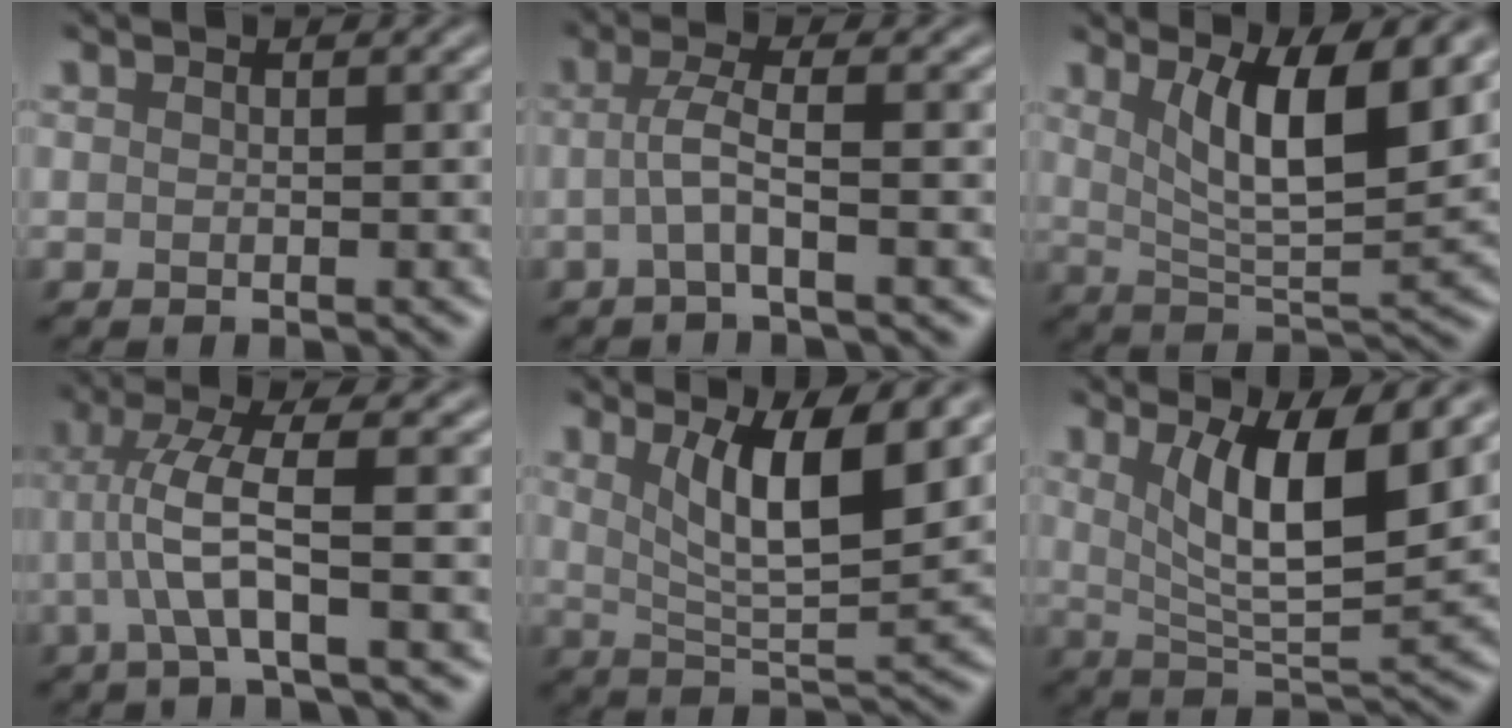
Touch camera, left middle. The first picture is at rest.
{"total": 2.7, "force": [-0.4, 0.4, 2.7], "torque": [-0.056, 0.003, -0.013]}
{"total": 8.2, "force": [3.6, 2.3, 7.0], "torque": [-0.121, -0.009, 0.066]}
{"total": 4.5, "force": [-0.4, 0.4, 4.4], "torque": [-0.093, 0.013, -0.010]}
{"total": 7.4, "force": [3.2, 1.9, 6.3], "torque": [-0.111, -0.010, 0.060]}
{"total": 7.5, "force": [2.9, 2.0, 6.6], "torque": [-0.116, -0.012, 0.055]}